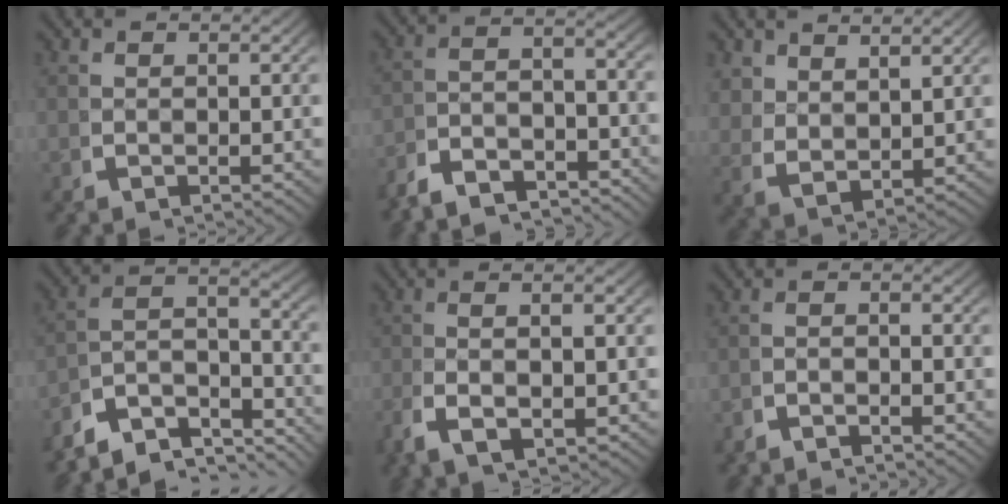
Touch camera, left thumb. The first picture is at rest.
{"total": 5.5, "force": [-3.6, 2.4, 3.4], "torque": [-0.053, -0.016, -0.062]}
{"total": 3.7, "force": [2.2, 2.1, 2.1], "torque": [-0.055, -0.018, 0.058]}
{"total": 11.3, "force": [-3.5, 7.9, 7.2], "torque": [-0.165, -0.042, -0.055]}
{"total": 4.7, "force": [-0.8, 1.4, 4.5], "torque": [-0.096, 0.001, -0.009]}
{"total": 1.9, "force": [-1.8, 0.4, 0.5], "torque": [-0.005, -0.001, -0.040]}